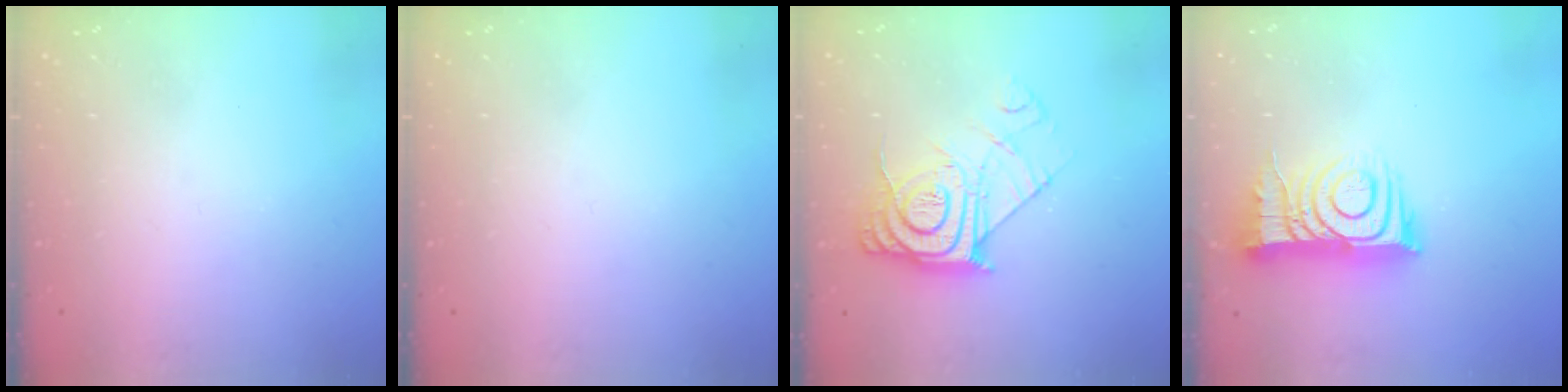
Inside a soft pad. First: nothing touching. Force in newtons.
{"total": 0.0}
{"total": 12.3, "press": 12.3, "slide": 1.1}
{"total": 12.7, "press": 12.7, "slide": 0.9}